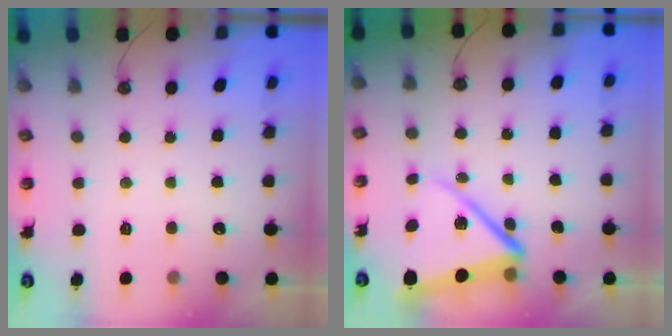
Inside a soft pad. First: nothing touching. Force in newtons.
{"total": 13.8, "press": 13.7, "slide": 1.5}